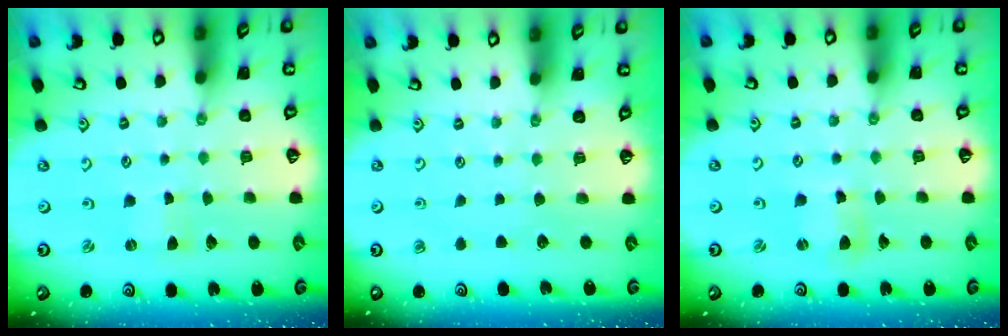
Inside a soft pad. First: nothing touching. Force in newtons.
{"total": 0.0}
{"total": 4.0, "press": 4.0, "slide": 0.5}